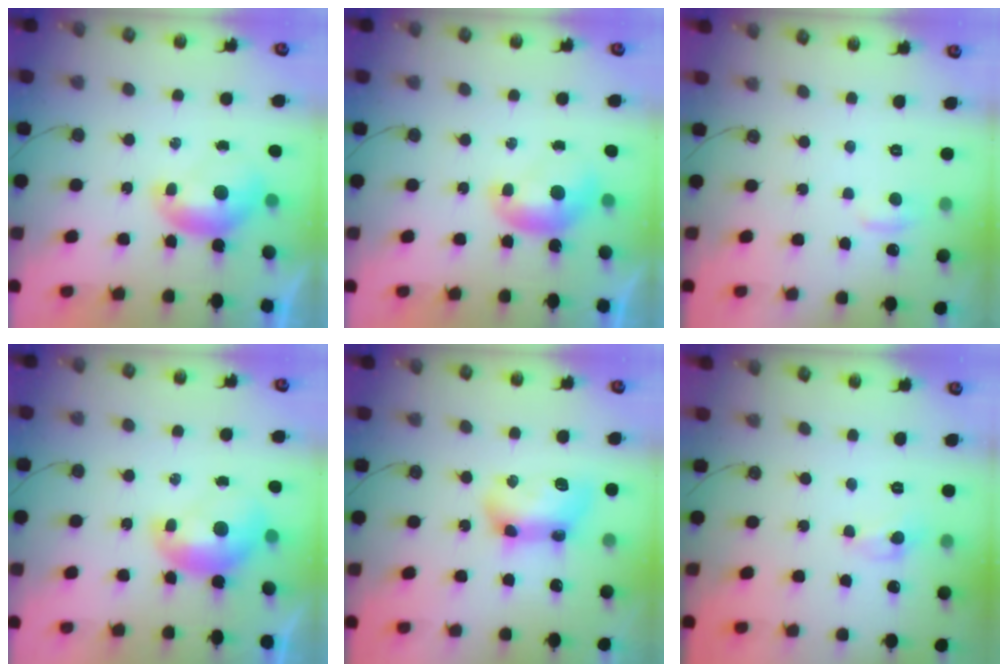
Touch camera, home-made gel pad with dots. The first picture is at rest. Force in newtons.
{"total": 0.0}
{"total": 0.8, "press": 0.1, "slide": 0.8}
{"total": 1.8, "press": 1.8, "slide": 0.2}
{"total": 11.5, "press": 11.5, "slide": 0.6}
{"total": 0.0}